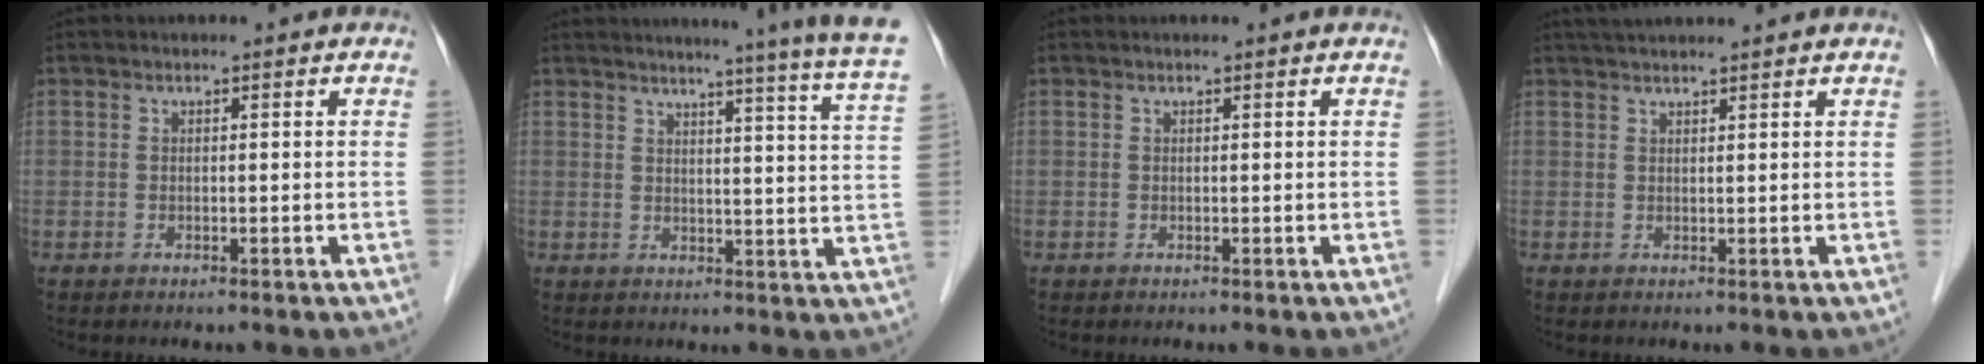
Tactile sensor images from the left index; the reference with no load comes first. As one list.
[{"total": 17.1, "force": [14.8, -1.8, 8.5], "torque": [-0.117, -0.068, 0.159]}, {"total": 0.0}, {"total": 5.6, "force": [5.0, -0.2, 2.4], "torque": [-0.034, 0.035, 0.076]}]